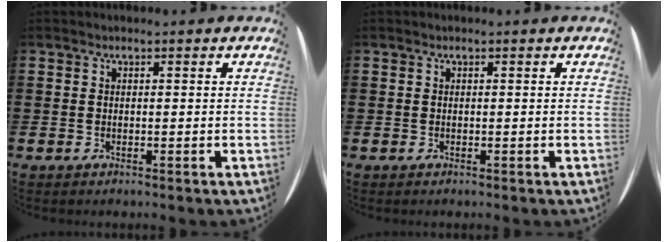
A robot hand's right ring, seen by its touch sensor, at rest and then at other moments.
{"total": 0.0}